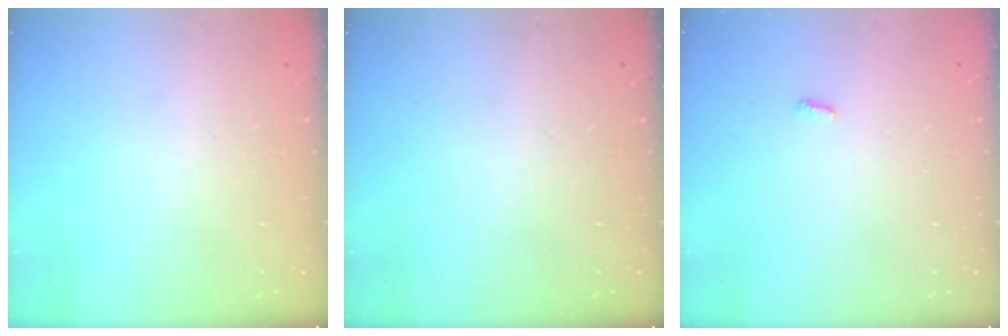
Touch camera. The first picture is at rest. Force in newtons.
{"total": 0.0}
{"total": 3.4, "press": 3.3, "slide": 0.6}